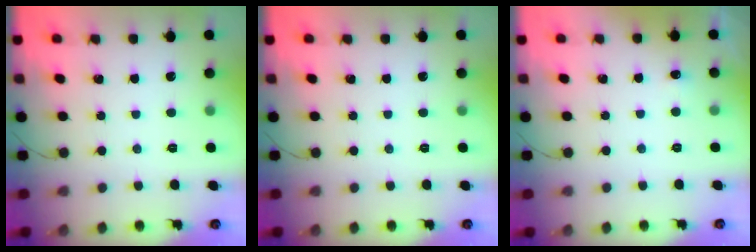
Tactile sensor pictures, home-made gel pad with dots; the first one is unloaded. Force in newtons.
{"total": 0.0}
{"total": 2.4, "press": 2.2, "slide": 1.1}